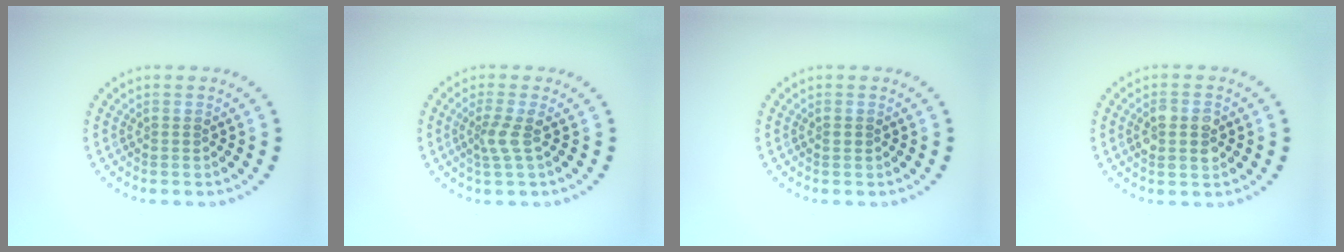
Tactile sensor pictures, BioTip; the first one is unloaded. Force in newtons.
{"total": 2.0, "press": 1.4, "slide": 1.4}
{"total": 0.5, "press": 0.5, "slide": 0.2}
{"total": 2.6, "press": 2.6, "slide": 0.3}